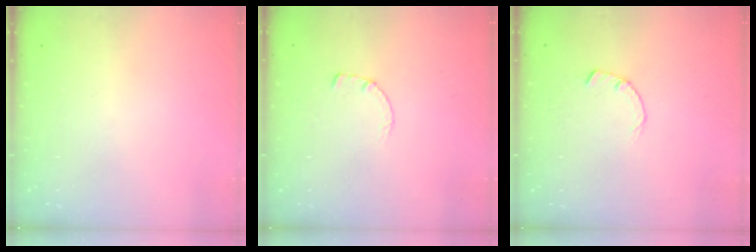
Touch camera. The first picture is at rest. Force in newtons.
{"total": 0.7, "press": 0.6, "slide": 0.2}
{"total": 1.8, "press": 1.7, "slide": 0.3}